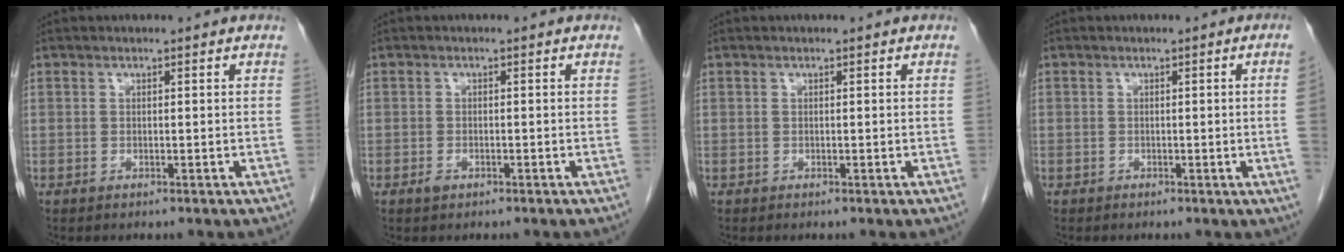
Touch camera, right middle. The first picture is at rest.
{"total": 1.1, "force": [-0.7, 0.5, 0.7], "torque": [-0.014, 0.000, -0.009]}
{"total": 0.0}
{"total": 2.2, "force": [-0.3, -0.8, 2.1], "torque": [-0.021, 0.000, -0.003]}